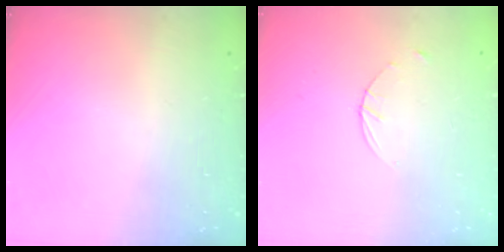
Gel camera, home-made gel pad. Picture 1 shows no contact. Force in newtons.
{"total": 1.6, "press": 1.6, "slide": 0.2}